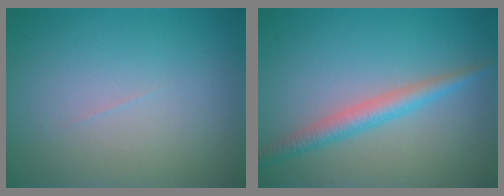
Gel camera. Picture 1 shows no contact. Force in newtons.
{"total": 2.7, "press": 2.7, "slide": 0.1}